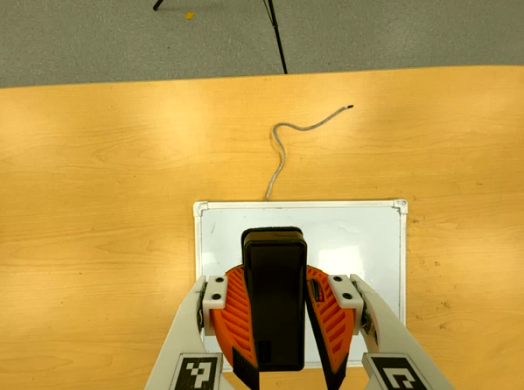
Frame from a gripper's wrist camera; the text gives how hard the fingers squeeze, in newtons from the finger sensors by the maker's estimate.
{"total": 12.7, "left": 10.6, "right": 14.7}